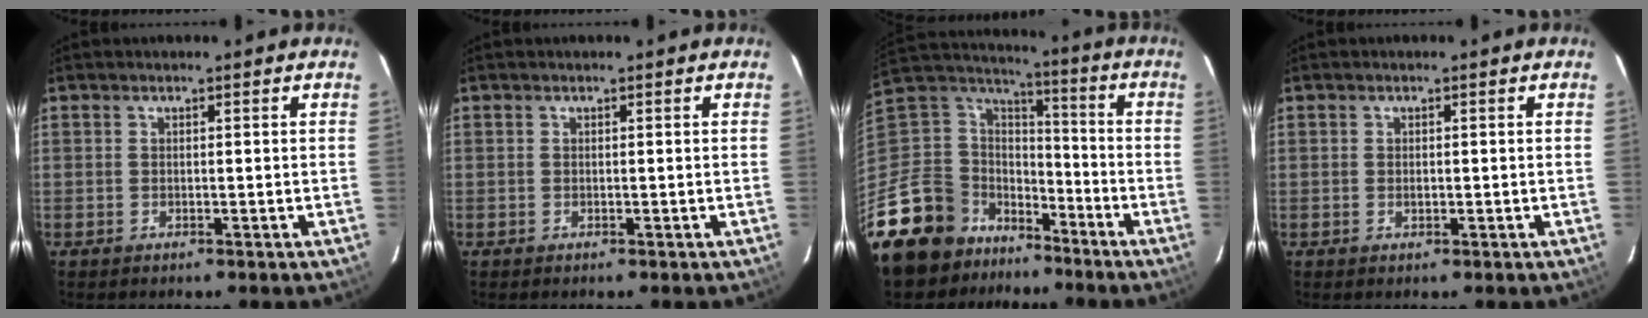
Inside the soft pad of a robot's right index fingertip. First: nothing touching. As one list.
[{"total": 0.0}, {"total": 17.9, "force": [-13.0, 11.8, 3.9], "torque": [-0.126, 0.048, -0.226]}, {"total": 0.8, "force": [0.0, 0.7, 0.4], "torque": [-0.005, 0.000, 0.001]}]